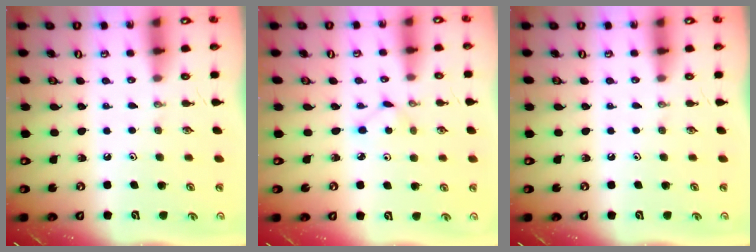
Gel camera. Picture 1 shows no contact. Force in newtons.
{"total": 1.8, "press": 1.7, "slide": 0.2}
{"total": 0.0}